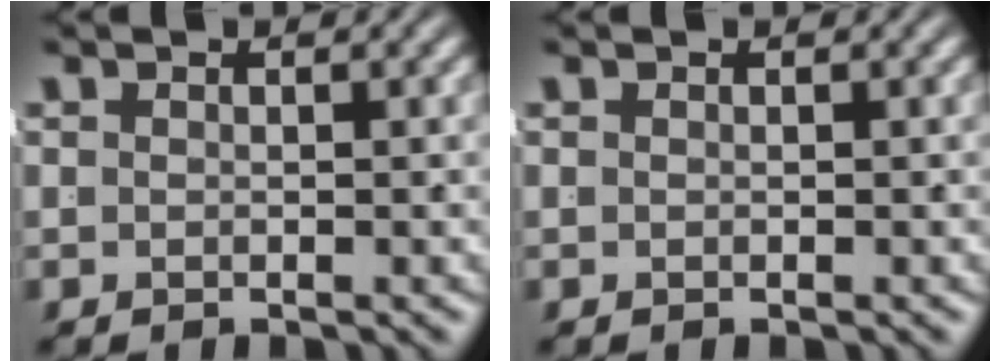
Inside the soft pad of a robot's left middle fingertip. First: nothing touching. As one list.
[{"total": 0.0}]